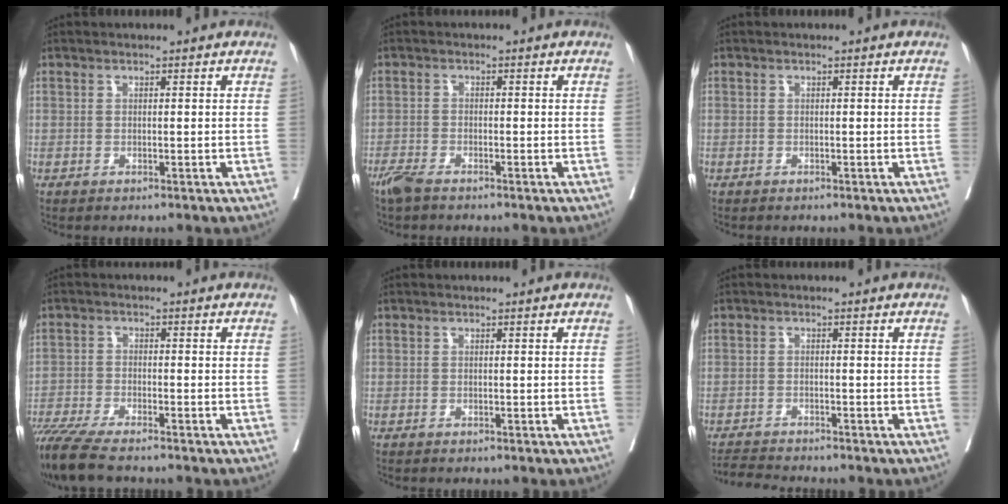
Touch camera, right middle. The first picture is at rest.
{"total": 2.9, "force": [-2.4, 0.6, 1.5], "torque": [-0.034, -0.006, -0.047]}
{"total": 0.0}
{"total": 9.0, "force": [-7.6, 0.7, 4.8], "torque": [-0.083, -0.022, -0.132]}
{"total": 0.0}
{"total": 3.6, "force": [-3.6, -0.4, 0.5], "torque": [-0.009, -0.020, -0.062]}